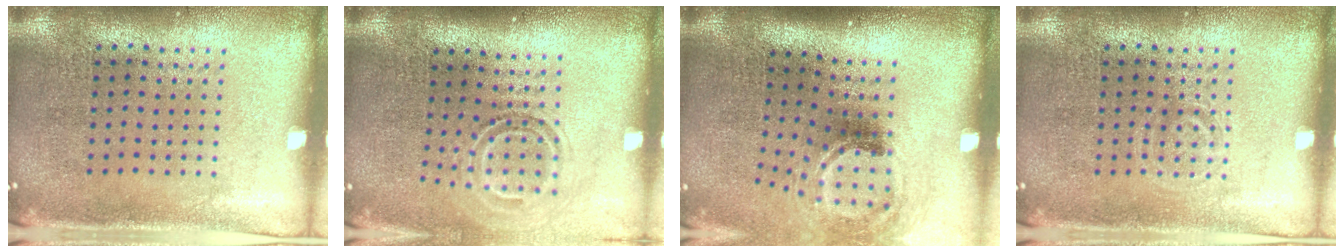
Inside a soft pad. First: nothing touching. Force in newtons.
{"total": 1.7, "press": 1.1, "slide": 1.3}
{"total": 2.0, "press": 1.3, "slide": 1.6}
{"total": 1.0, "press": 0.9, "slide": 0.3}